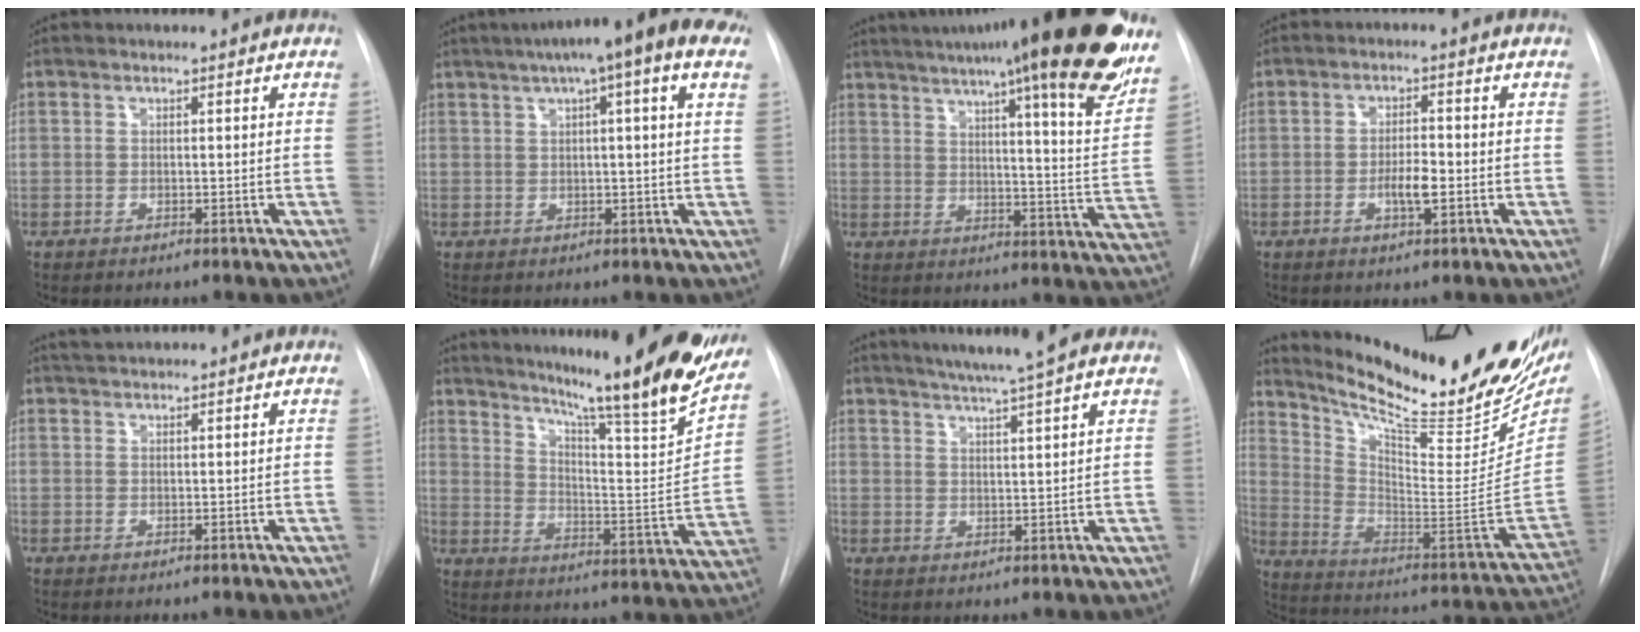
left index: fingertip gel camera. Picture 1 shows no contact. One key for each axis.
{"total": 14.5, "fx": 8.2, "fy": 1.6, "fz": 11.9, "tx": -0.182, "ty": 0.048, "tz": 0.102}
{"total": 29.6, "fx": 22.4, "fy": 2.1, "fz": 19.3, "tx": -0.243, "ty": -0.034, "tz": 0.292}
{"total": 3.8, "fx": -1.1, "fy": 0.8, "fz": 3.6, "tx": -0.063, "ty": 0.000, "tz": -0.017}
{"total": 4.6, "fx": 4.3, "fy": 0.6, "fz": 1.5, "tx": -0.025, "ty": 0.039, "tz": 0.071}
{"total": 28.0, "fx": 23.3, "fy": 1.4, "fz": 15.5, "tx": -0.243, "ty": -0.098, "tz": 0.306}
{"total": 10.4, "fx": 8.8, "fy": 0.0, "fz": 5.5, "tx": -0.089, "ty": 0.017, "tz": 0.117}
{"total": 30.3, "fx": 24.2, "fy": 5.3, "fz": 17.5, "tx": -0.277, "ty": -0.056, "tz": 0.342}